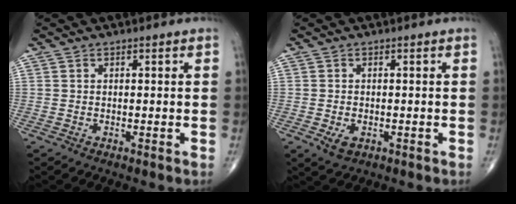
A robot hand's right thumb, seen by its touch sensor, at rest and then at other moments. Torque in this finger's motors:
{"motor_torque": [0.46, 0.26, -0.09, -0.16, -0.01]}